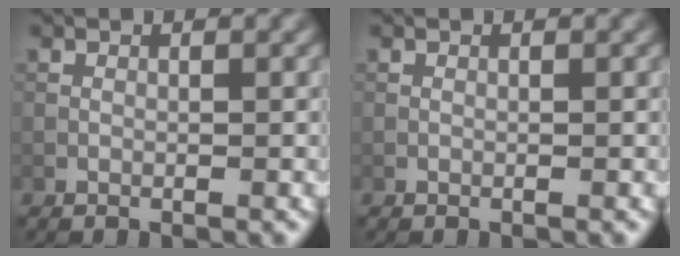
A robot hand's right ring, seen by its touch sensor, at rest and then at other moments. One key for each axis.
{"total": 0.0}